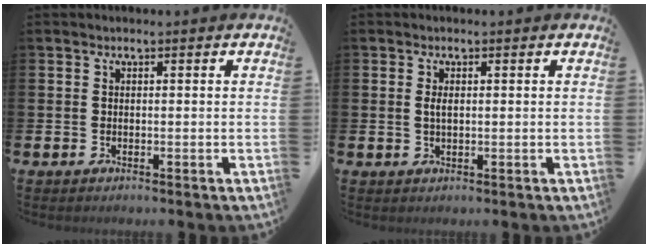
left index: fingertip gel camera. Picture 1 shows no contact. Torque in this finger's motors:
{"motor_torque": [0.53, 0.17, 0.05, 0.01]}